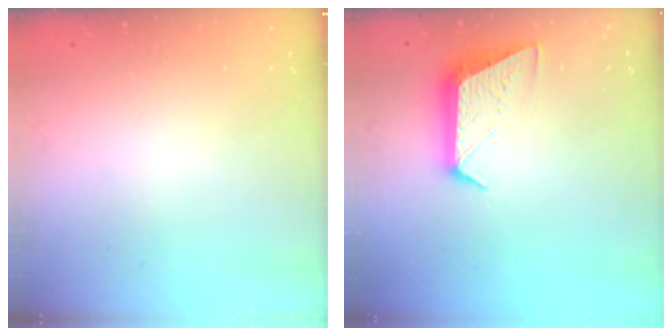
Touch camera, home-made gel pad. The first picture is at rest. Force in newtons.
{"total": 9.9, "press": 9.9, "slide": 0.2}